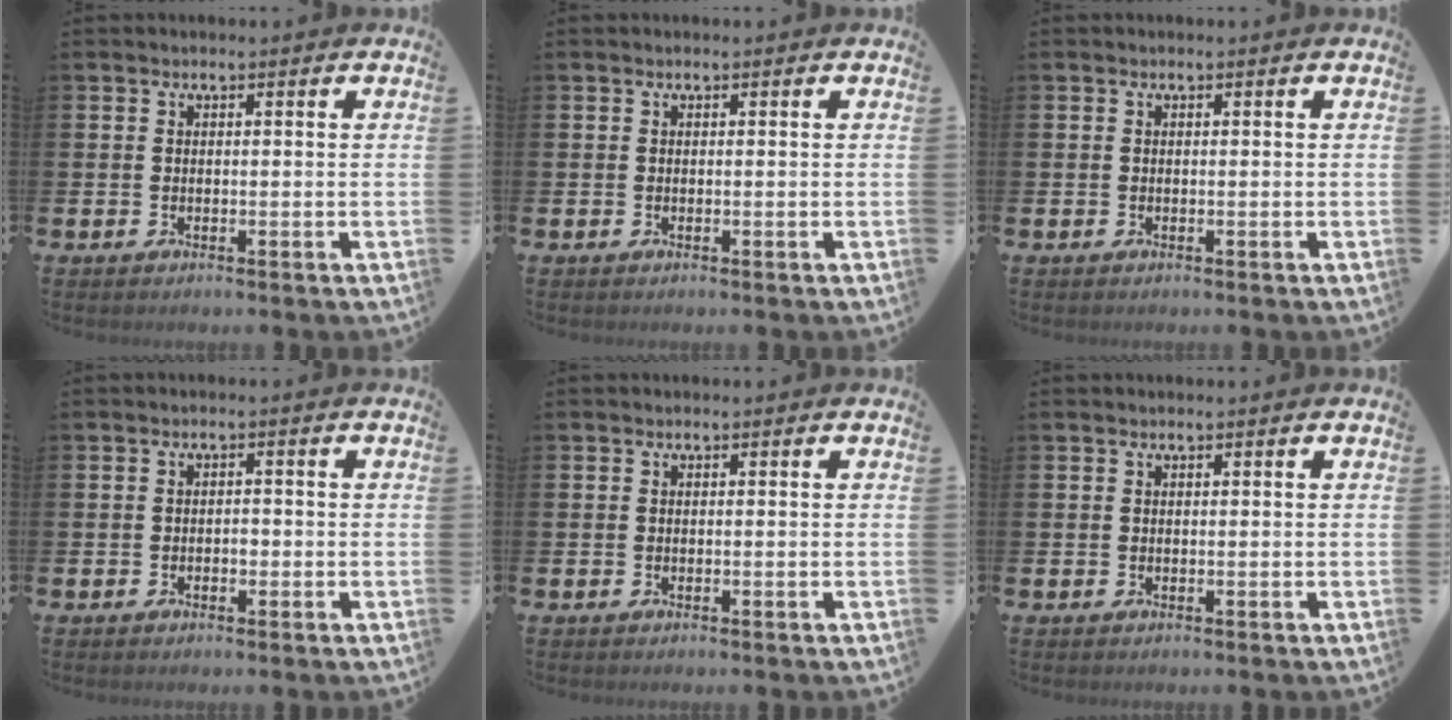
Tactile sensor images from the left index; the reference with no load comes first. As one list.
[{"total": 0.0}, {"total": 0.0}, {"total": 1.0, "force": [-0.4, 0.7, 0.6], "torque": [-0.012, 0.002, -0.008]}, {"total": 0.0}, {"total": 0.0}]